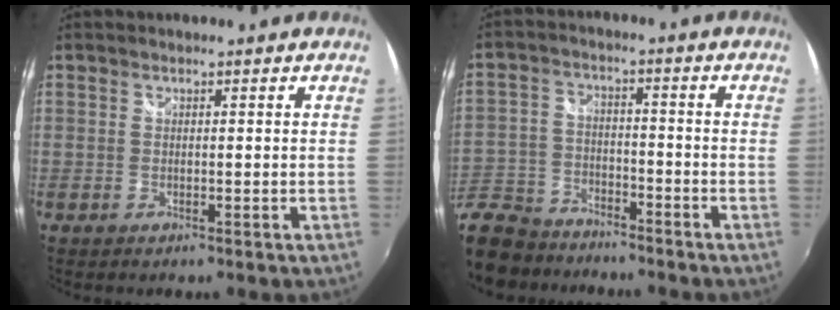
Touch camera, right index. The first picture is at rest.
{"total": 15.4, "force": [-11.7, 8.0, 6.0], "torque": [-0.172, -0.008, -0.208]}